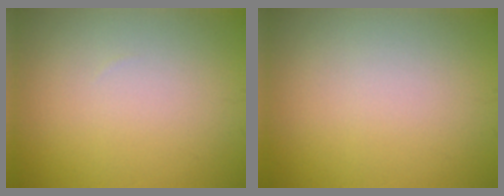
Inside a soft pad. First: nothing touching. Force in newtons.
{"total": 0.0}